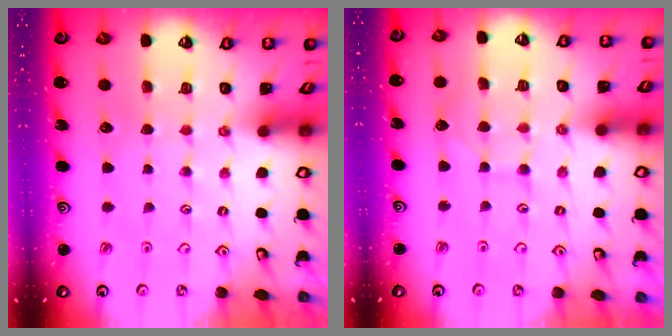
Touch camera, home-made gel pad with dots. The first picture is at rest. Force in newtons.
{"total": 6.1, "press": 6.1, "slide": 0.6}